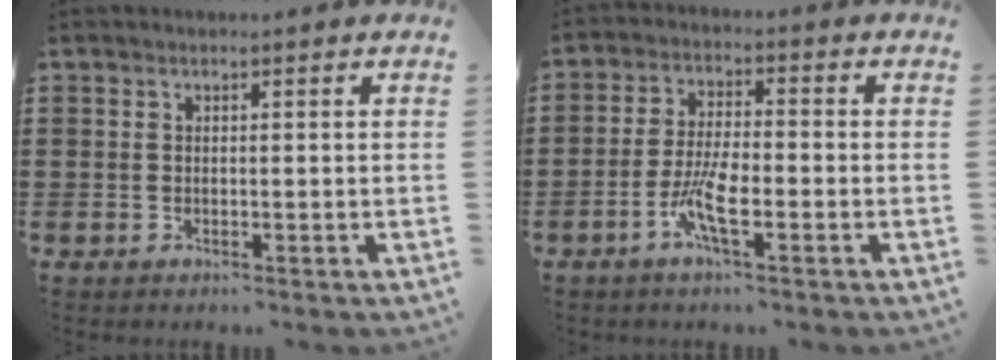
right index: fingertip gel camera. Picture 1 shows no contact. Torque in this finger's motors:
{"motor_torque": [1.12, 1.02, 0.57, 0.11]}